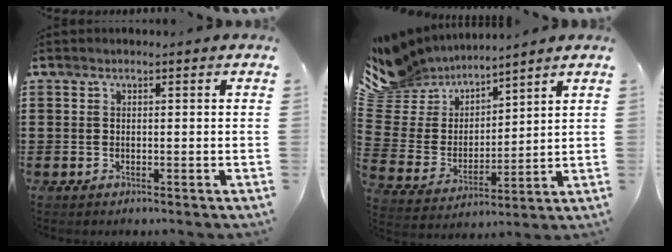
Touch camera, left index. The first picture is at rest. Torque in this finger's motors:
{"motor_torque": [-0.49, 0.63, -0.16, -0.06]}